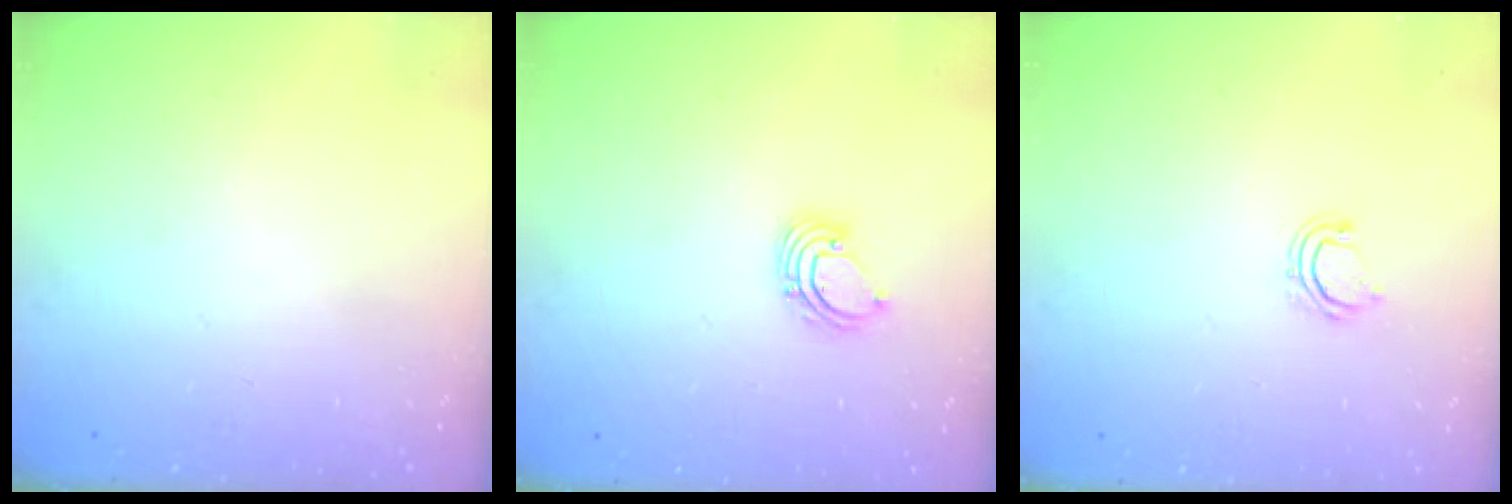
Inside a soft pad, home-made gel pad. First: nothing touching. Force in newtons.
{"total": 3.1, "press": 3.1, "slide": 0.2}
{"total": 5.0, "press": 4.8, "slide": 1.2}